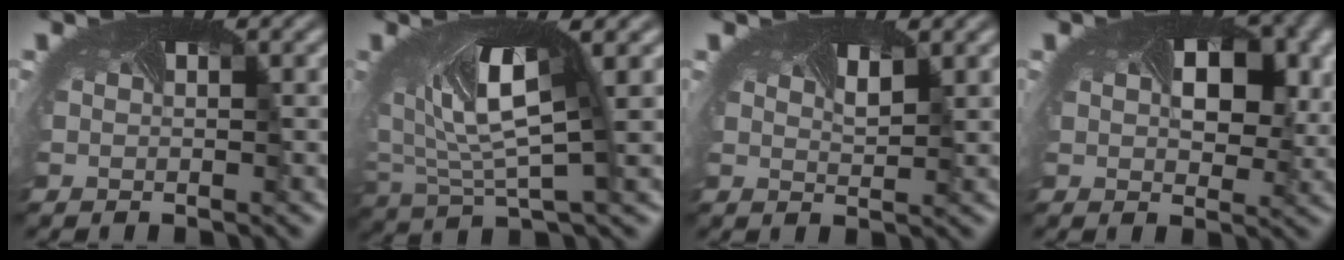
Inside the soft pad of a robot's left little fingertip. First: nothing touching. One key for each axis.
{"total": 6.1, "fx": 1.5, "fy": 2.6, "fz": 5.4, "tx": -0.123, "ty": -0.002, "tz": 0.021}
{"total": 1.6, "fx": 0.9, "fy": 0.7, "fz": 1.0, "tx": -0.019, "ty": 0.000, "tz": 0.011}
{"total": 6.0, "fx": 1.2, "fy": 3.8, "fz": 4.4, "tx": -0.072, "ty": -0.001, "tz": 0.017}